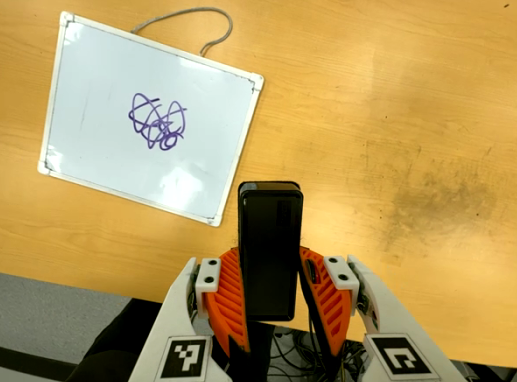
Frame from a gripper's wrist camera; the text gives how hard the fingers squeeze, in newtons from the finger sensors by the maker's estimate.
{"total": 4.0, "left": 2.3, "right": 5.6}